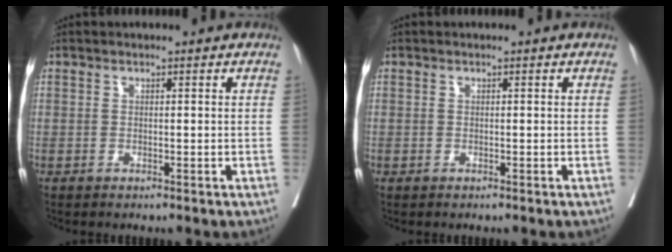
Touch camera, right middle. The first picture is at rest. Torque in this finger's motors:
{"motor_torque": [-0.22, -0.05, 0.04, 0.00]}